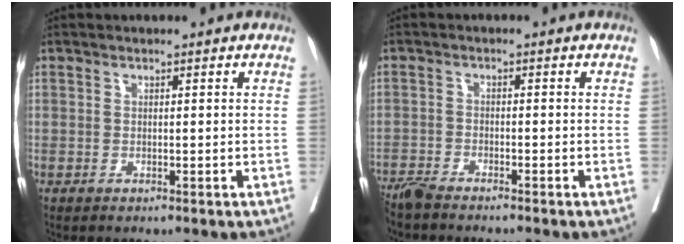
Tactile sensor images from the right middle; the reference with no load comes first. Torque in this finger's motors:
{"motor_torque": [-0.29, -0.35, 0.08, 0.04]}